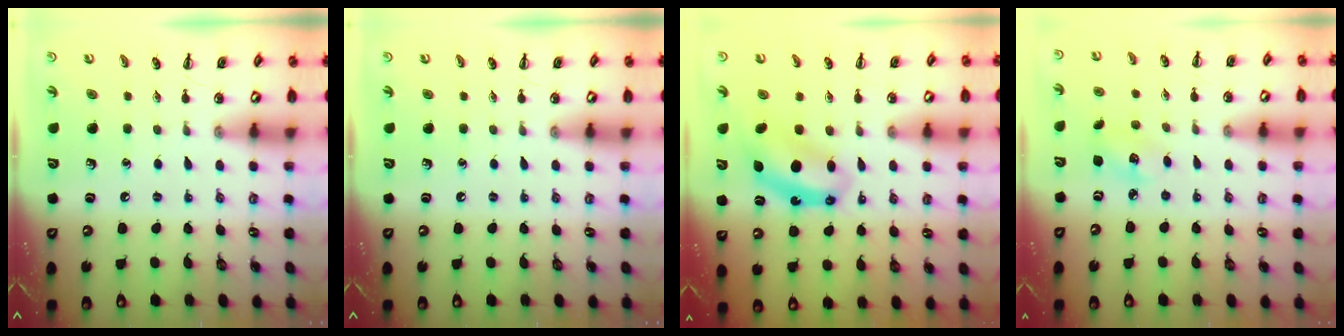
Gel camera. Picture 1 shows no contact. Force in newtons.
{"total": 0.0}
{"total": 7.2, "press": 7.2, "slide": 0.4}
{"total": 4.1, "press": 4.0, "slide": 0.9}